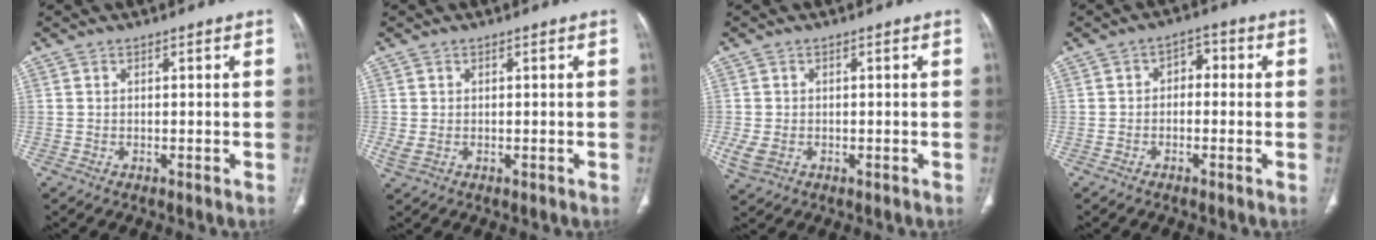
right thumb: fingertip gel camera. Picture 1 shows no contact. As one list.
[{"total": 1.5, "force": [-0.2, 1.0, 1.1], "torque": [-0.034, 0.003, 0.001]}, {"total": 3.6, "force": [-0.8, 2.7, 2.3], "torque": [-0.058, -0.001, -0.005]}, {"total": 3.7, "force": [-0.2, 2.6, 2.6], "torque": [-0.020, 0.020, -0.015]}]